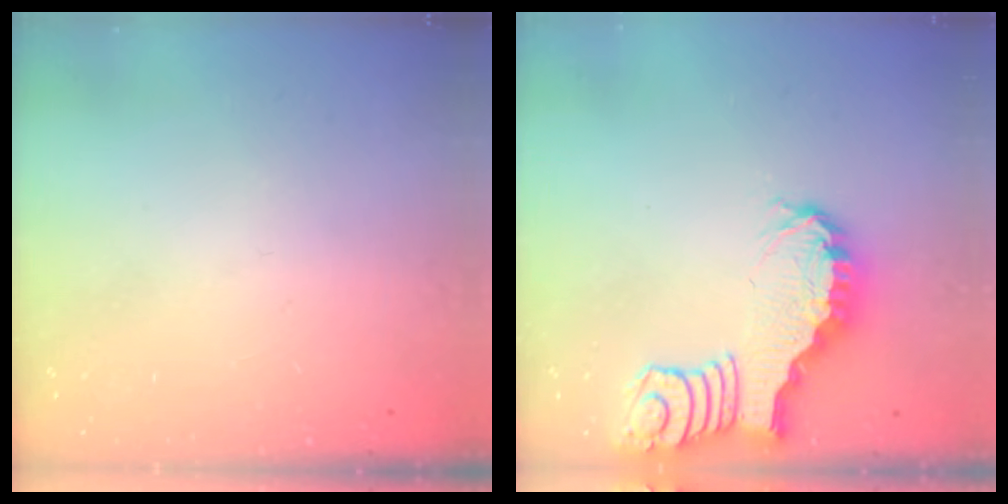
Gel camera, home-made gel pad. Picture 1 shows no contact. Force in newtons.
{"total": 2.5, "press": 2.4, "slide": 0.5}